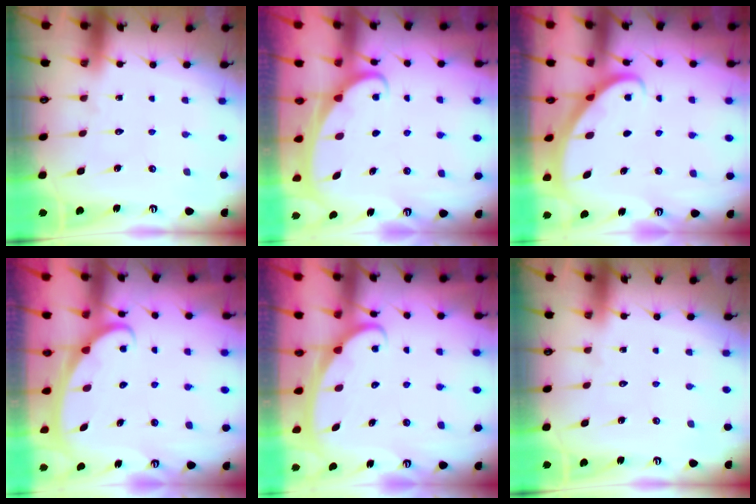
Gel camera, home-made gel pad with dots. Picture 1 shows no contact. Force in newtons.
{"total": 2.0, "press": 2.0, "slide": 0.1}
{"total": 2.6, "press": 2.6, "slide": 0.2}
{"total": 2.6, "press": 2.6, "slide": 0.3}
{"total": 2.4, "press": 2.4, "slide": 0.3}
{"total": 0.0}